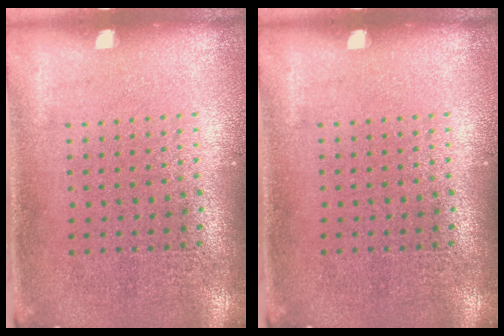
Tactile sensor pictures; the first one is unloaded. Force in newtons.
{"total": 0.0}